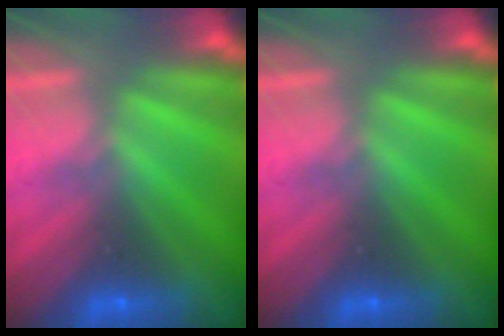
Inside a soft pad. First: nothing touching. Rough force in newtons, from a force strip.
{"total": 0.0}